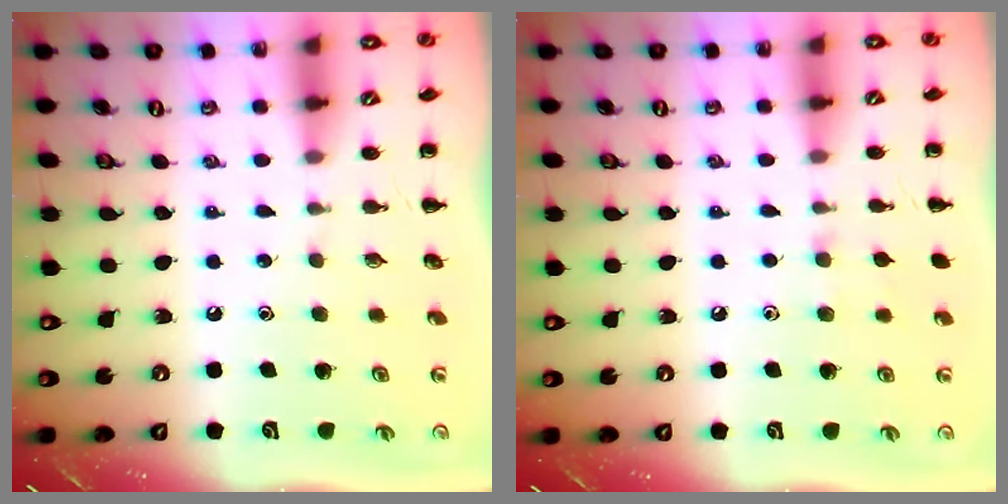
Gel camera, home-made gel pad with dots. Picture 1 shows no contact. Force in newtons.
{"total": 4.9, "press": 4.6, "slide": 1.7}